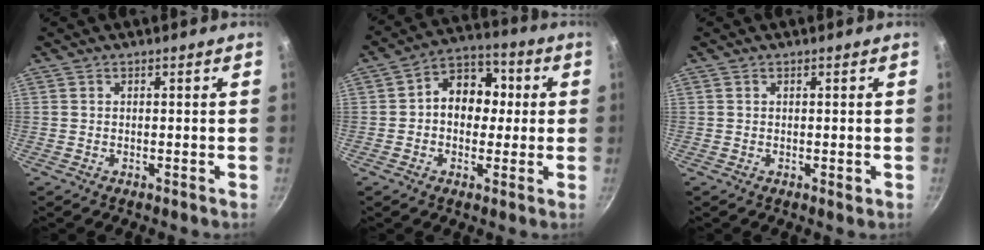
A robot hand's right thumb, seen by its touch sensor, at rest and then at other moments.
{"total": 10.7, "force": [0.7, 8.4, 6.6], "torque": [-0.047, 0.028, -0.007]}
{"total": 0.6, "force": [0.1, 0.3, 0.5], "torque": [-0.006, 0.000, 0.001]}